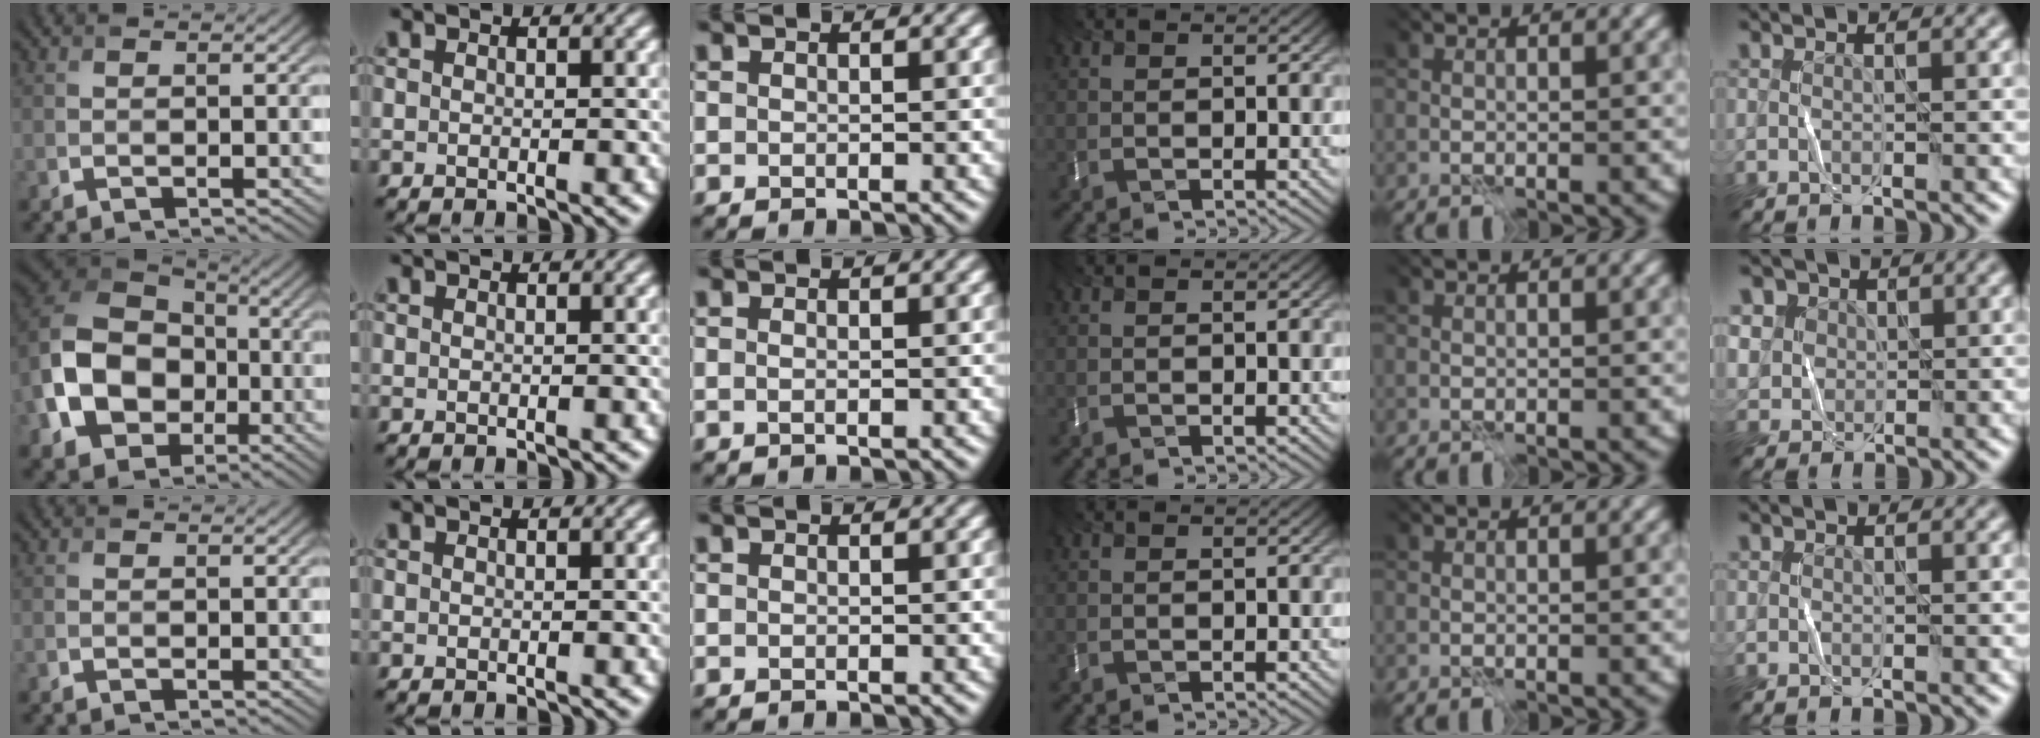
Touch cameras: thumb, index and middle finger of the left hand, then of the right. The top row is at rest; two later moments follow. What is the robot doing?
{"motion": "fold", "object": "bubble wrap"}